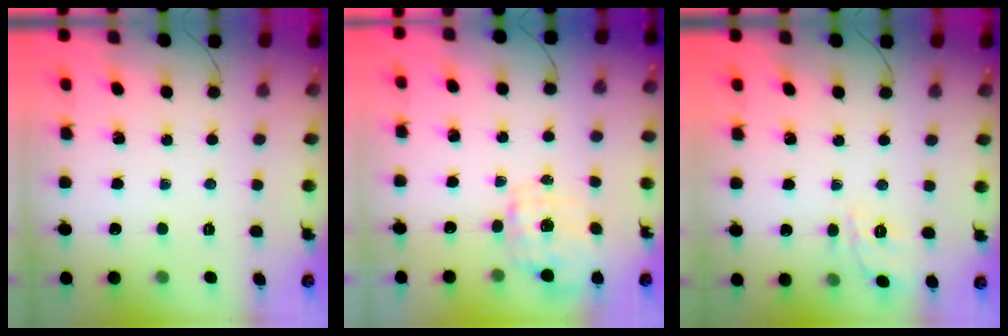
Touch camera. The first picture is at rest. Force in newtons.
{"total": 1.7, "press": 1.6, "slide": 0.5}
{"total": 3.6, "press": 3.5, "slide": 1.0}